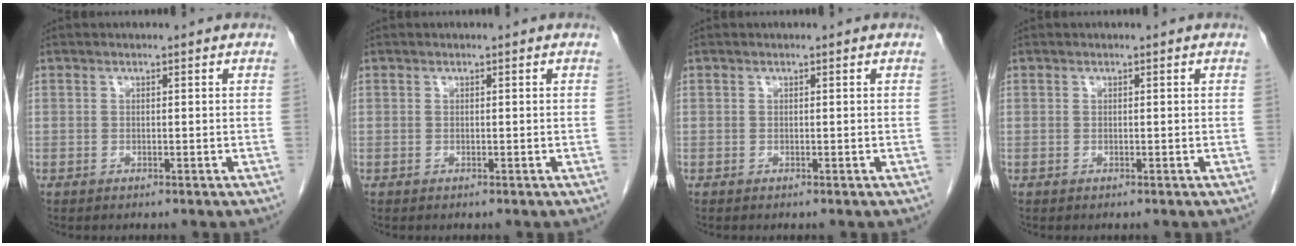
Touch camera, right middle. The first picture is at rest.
{"total": 0.0}
{"total": 0.0}
{"total": 0.0}